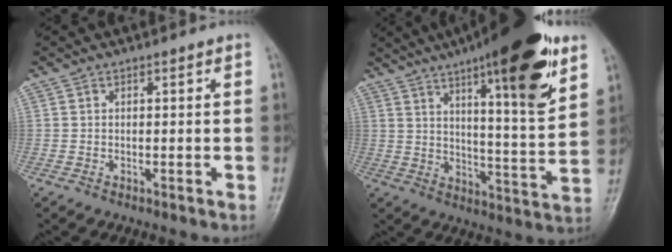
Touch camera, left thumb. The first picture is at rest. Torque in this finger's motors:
{"motor_torque": [3.35, 1.66, 1.83, -0.94, 0.47]}